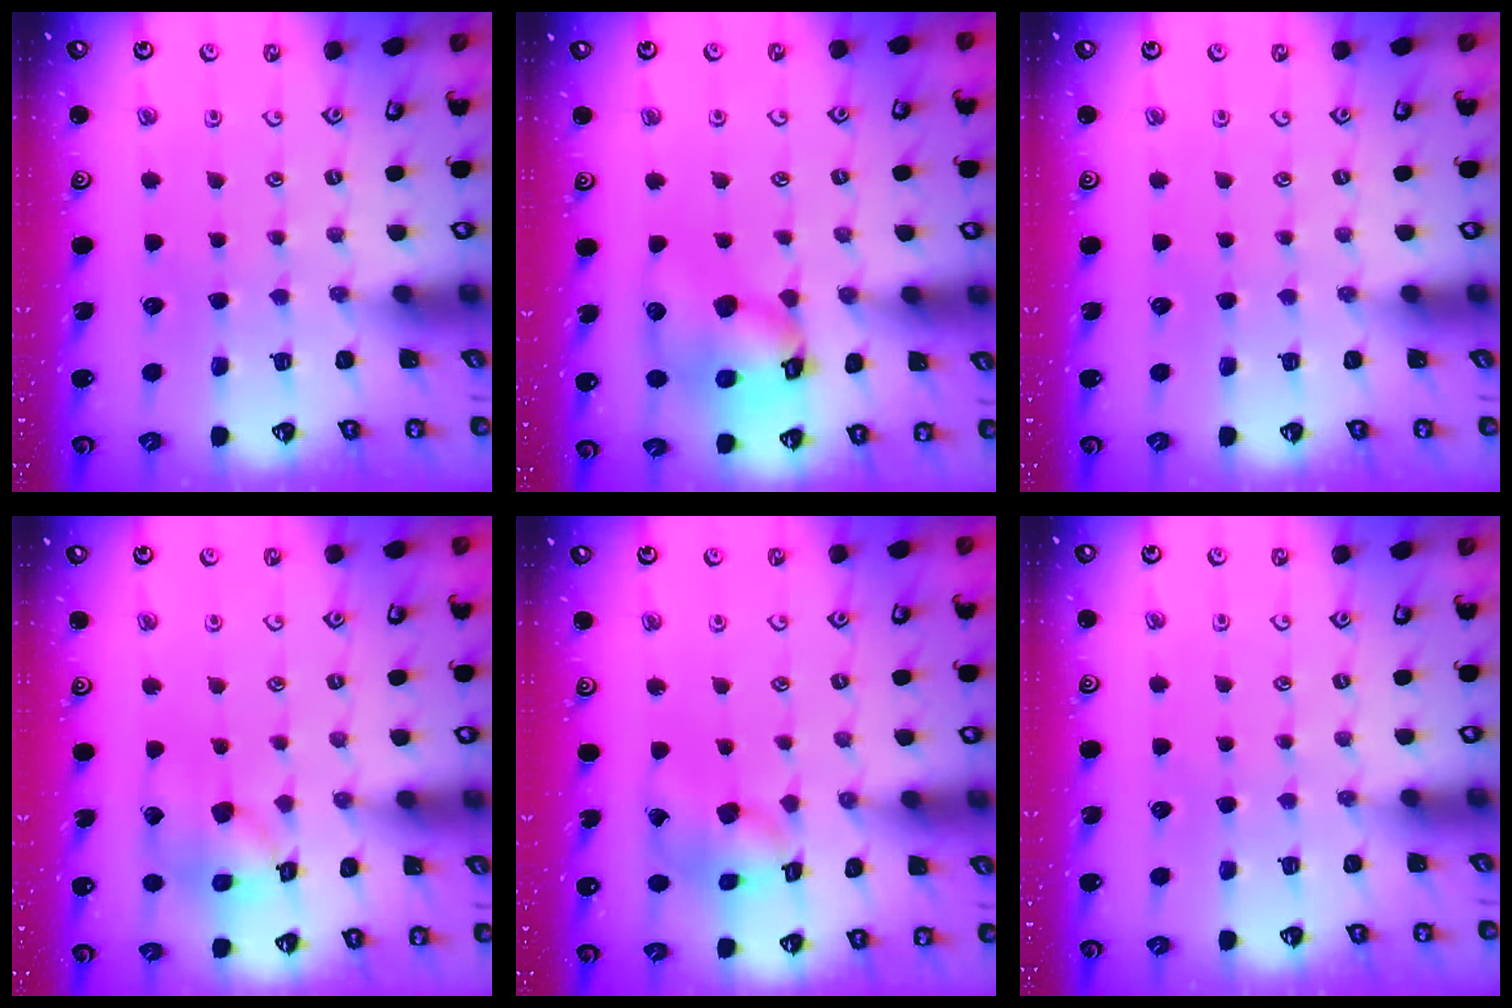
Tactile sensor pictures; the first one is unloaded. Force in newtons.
{"total": 13.5, "press": 13.3, "slide": 1.7}
{"total": 0.0}
{"total": 14.1, "press": 14.0, "slide": 1.8}
{"total": 11.4, "press": 11.3, "slide": 1.7}
{"total": 0.0}